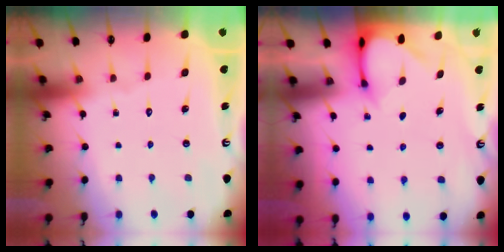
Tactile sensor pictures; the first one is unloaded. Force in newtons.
{"total": 3.4, "press": 3.4, "slide": 0.3}